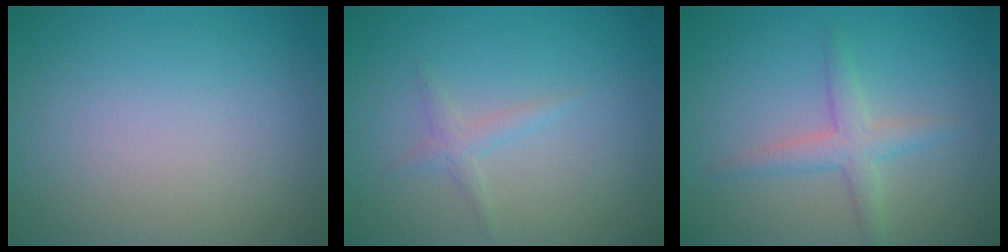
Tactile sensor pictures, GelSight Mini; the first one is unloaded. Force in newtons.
{"total": 1.3, "press": 1.3, "slide": 0.1}
{"total": 2.5, "press": 2.5, "slide": 0.1}